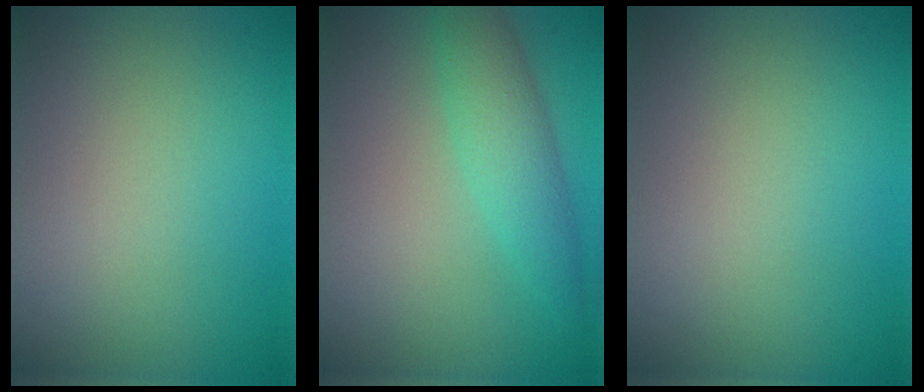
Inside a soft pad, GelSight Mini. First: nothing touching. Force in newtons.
{"total": 3.3, "press": 3.3, "slide": 0.1}
{"total": 0.0}